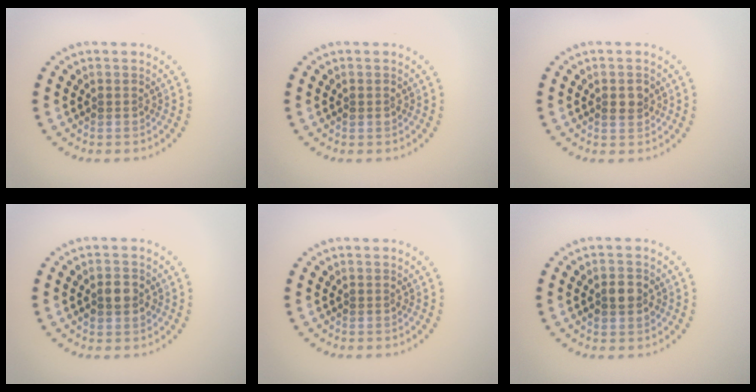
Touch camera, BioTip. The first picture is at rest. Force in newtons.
{"total": 0.7, "press": 0.6, "slide": 0.2}
{"total": 1.6, "press": 1.6, "slide": 0.3}
{"total": 2.3, "press": 2.3, "slide": 0.3}
{"total": 0.0}
{"total": 2.3, "press": 2.3, "slide": 0.3}